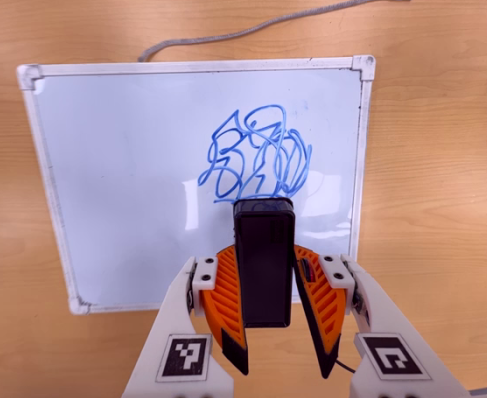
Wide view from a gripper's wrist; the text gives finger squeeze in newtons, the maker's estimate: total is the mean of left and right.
{"total": 6.1, "left": 5.7, "right": 6.4}